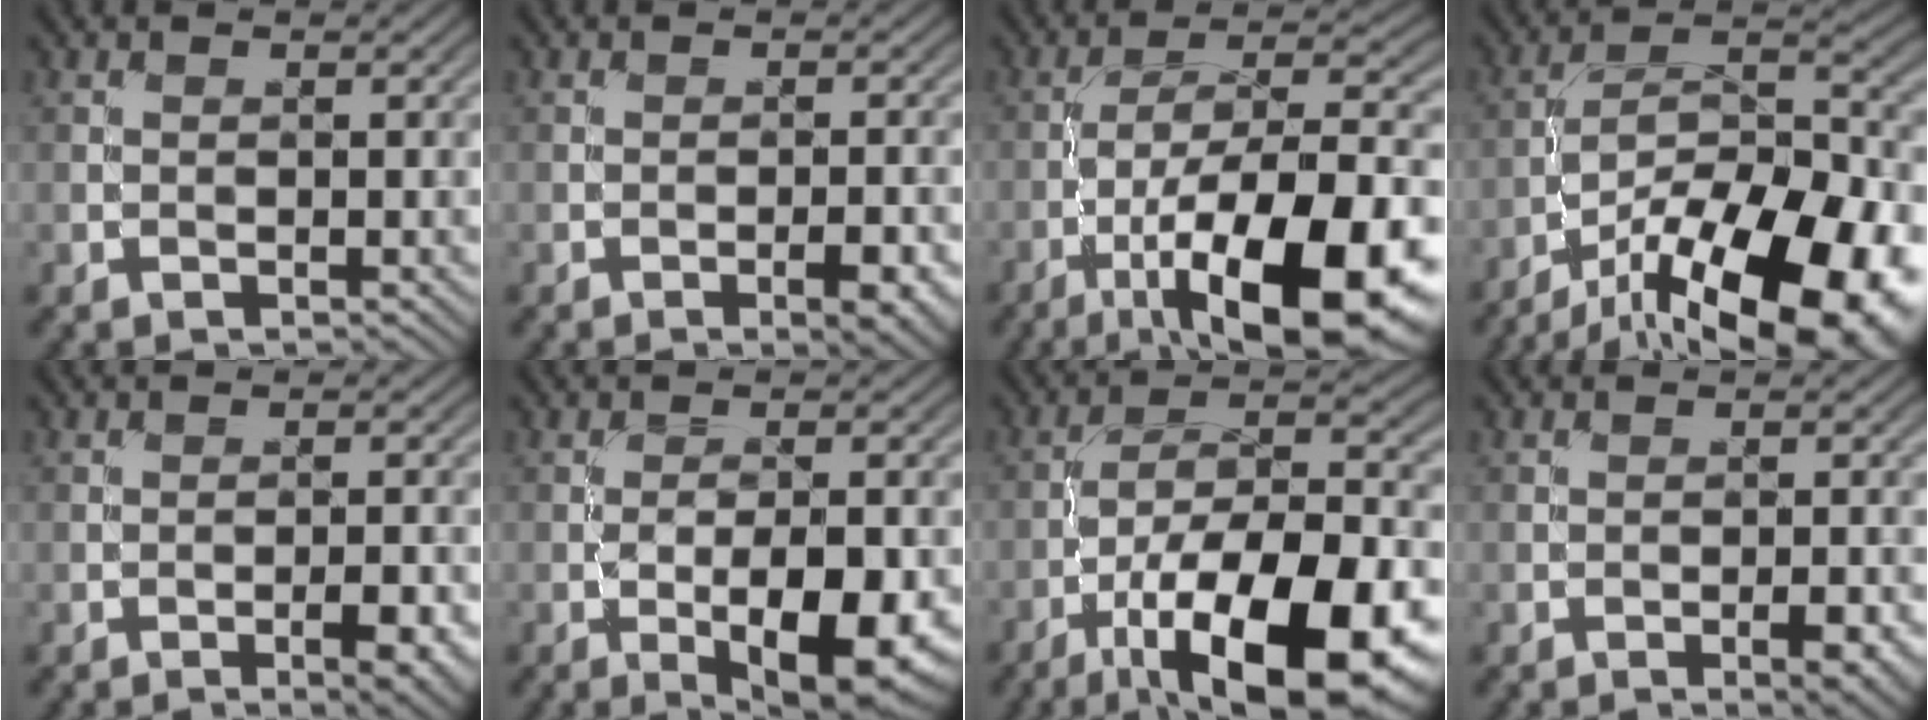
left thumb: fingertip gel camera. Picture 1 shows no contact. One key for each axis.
{"total": 3.8, "fx": -1.9, "fy": 1.1, "fz": 3.2, "tx": -0.048, "ty": 0.007, "tz": -0.023}
{"total": 17.9, "fx": -8.2, "fy": 6.0, "fz": 14.7, "tx": -0.225, "ty": -0.001, "tz": -0.134}
{"total": 20.4, "fx": -13.3, "fy": 7.5, "fz": 13.5, "tx": -0.196, "ty": -0.031, "tz": -0.206}
{"total": 4.6, "fx": -2.2, "fy": 1.2, "fz": 3.8, "tx": -0.059, "ty": 0.008, "tz": -0.026}
{"total": 8.7, "fx": -2.8, "fy": 3.4, "fz": 7.5, "tx": -0.113, "ty": -0.006, "tz": -0.035}
{"total": 18.9, "fx": -9.6, "fy": 7.1, "fz": 14.7, "tx": -0.227, "ty": -0.007, "tz": -0.157}
{"total": 3.5, "fx": -1.7, "fy": 1.0, "fz": 2.9, "tx": -0.043, "ty": 0.006, "tz": -0.021}